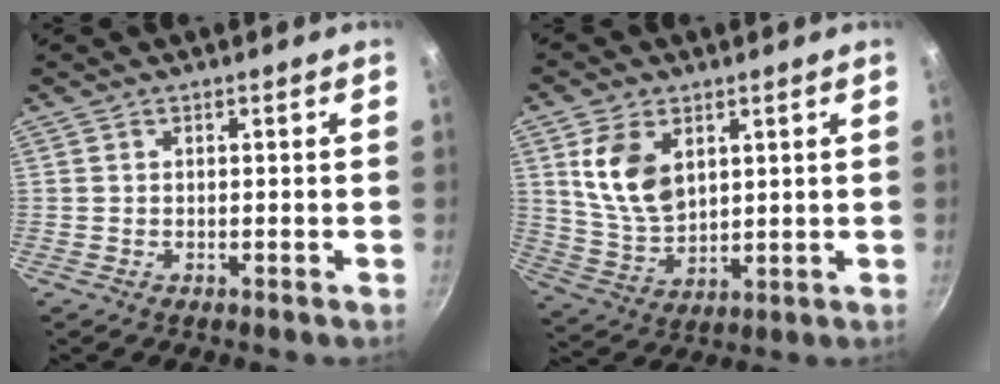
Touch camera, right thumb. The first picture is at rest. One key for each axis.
{"total": 10.9, "fx": 3.7, "fy": 7.1, "fz": 7.3, "tx": -0.121, "ty": -0.027, "tz": 0.082}